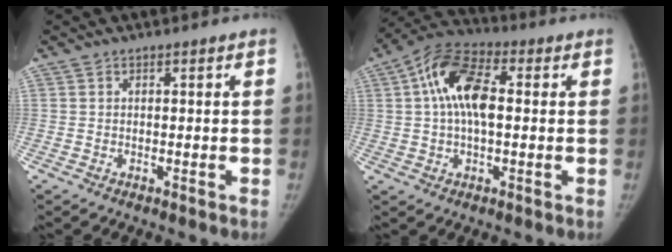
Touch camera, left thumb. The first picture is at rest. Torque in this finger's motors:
{"motor_torque": [-0.08, 0.50, 1.47, -0.20, 0.39]}